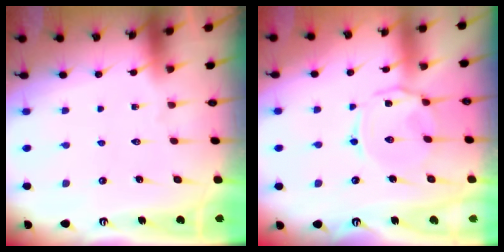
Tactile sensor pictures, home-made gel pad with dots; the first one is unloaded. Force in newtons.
{"total": 4.5, "press": 4.4, "slide": 0.6}